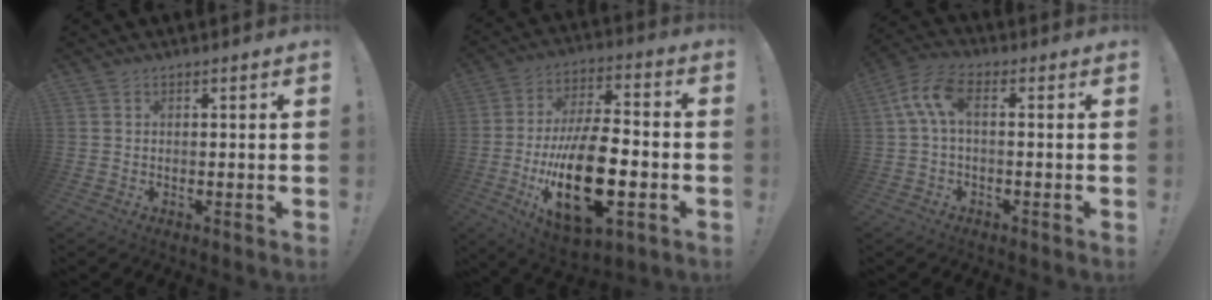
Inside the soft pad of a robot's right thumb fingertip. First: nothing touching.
{"total": 24.1, "force": [-6.5, 11.2, 20.3], "torque": [-0.376, 0.023, -0.102]}
{"total": 8.2, "force": [1.0, 3.6, 7.3], "torque": [-0.159, 0.005, 0.021]}